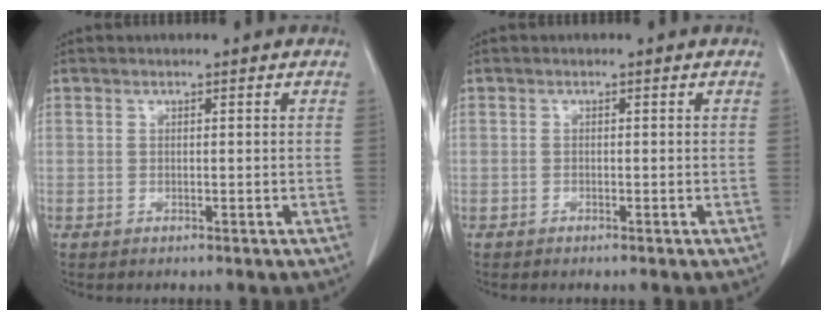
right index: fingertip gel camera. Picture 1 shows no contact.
{"total": 0.0}